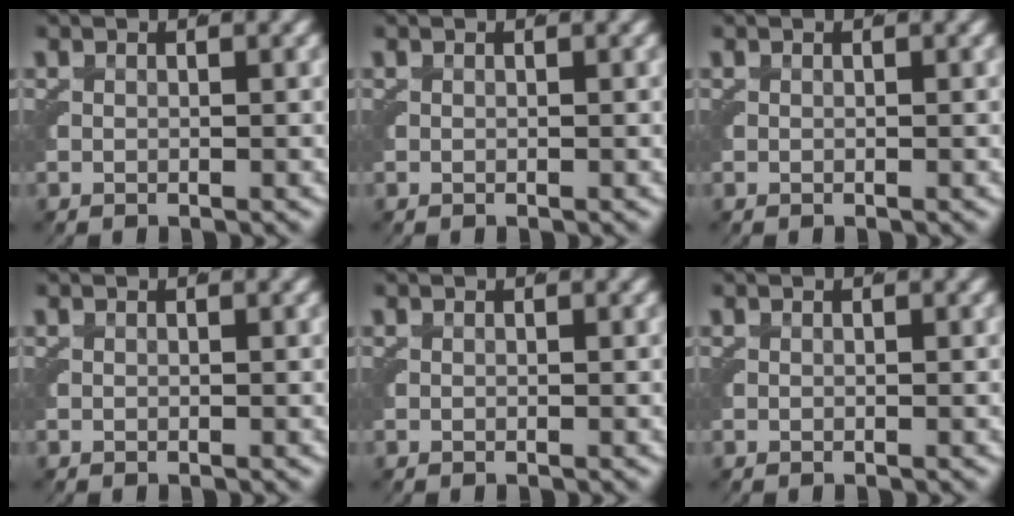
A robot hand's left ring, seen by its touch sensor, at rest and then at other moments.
{"total": 0.0}
{"total": 0.0}
{"total": 0.0}
{"total": 0.0}
{"total": 0.0}